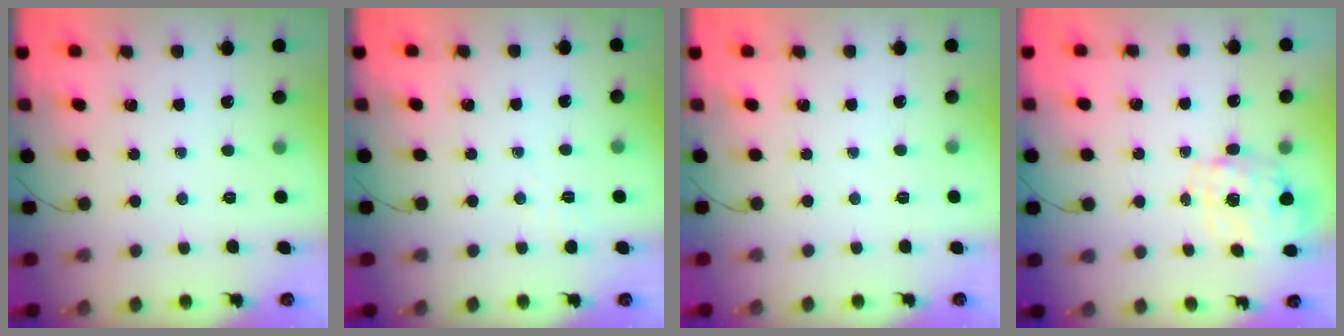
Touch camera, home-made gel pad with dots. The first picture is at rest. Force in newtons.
{"total": 1.4, "press": 0.5, "slide": 1.3}
{"total": 4.7, "press": 4.4, "slide": 1.5}
{"total": 2.8, "press": 2.7, "slide": 0.9}